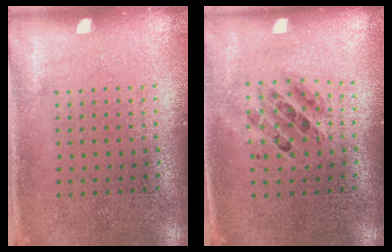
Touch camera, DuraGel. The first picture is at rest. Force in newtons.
{"total": 0.7, "press": 0.7, "slide": 0.0}